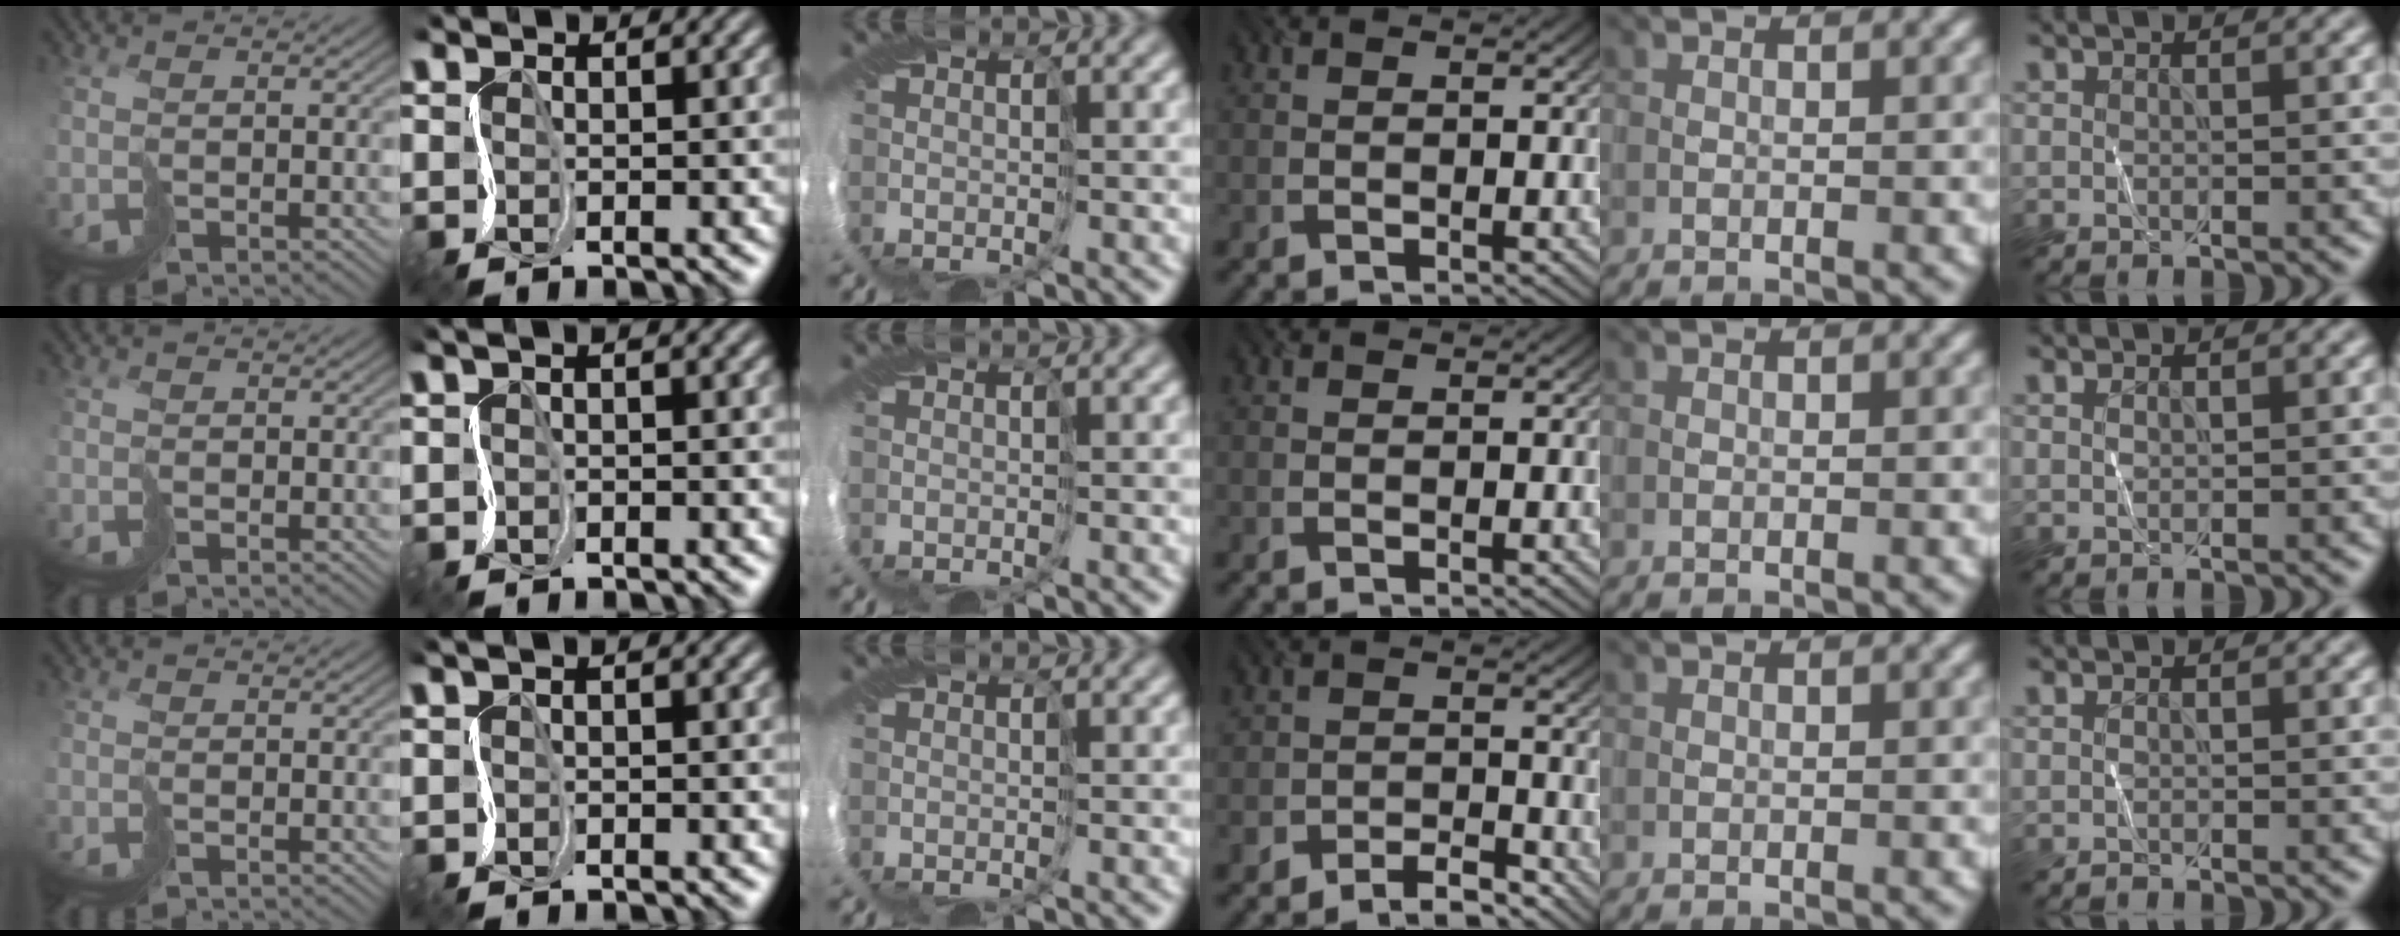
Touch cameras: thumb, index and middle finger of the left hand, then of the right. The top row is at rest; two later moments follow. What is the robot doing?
{"motion": "cut", "object": "paper"}